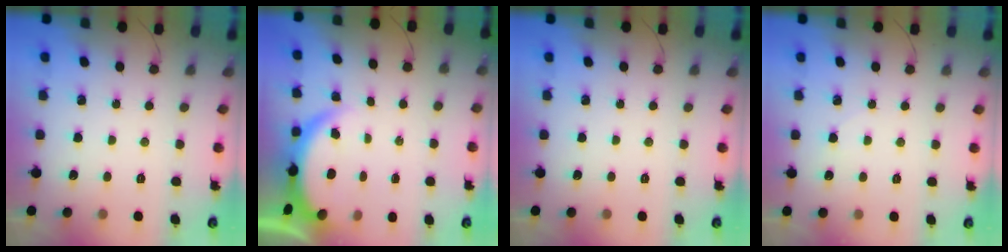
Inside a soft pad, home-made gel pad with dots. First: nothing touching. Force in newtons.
{"total": 3.9, "press": 3.9, "slide": 0.1}
{"total": 0.0}
{"total": 3.5, "press": 3.1, "slide": 1.6}